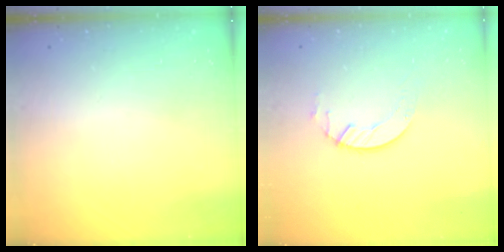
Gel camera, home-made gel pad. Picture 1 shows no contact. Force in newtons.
{"total": 4.2, "press": 4.1, "slide": 0.5}